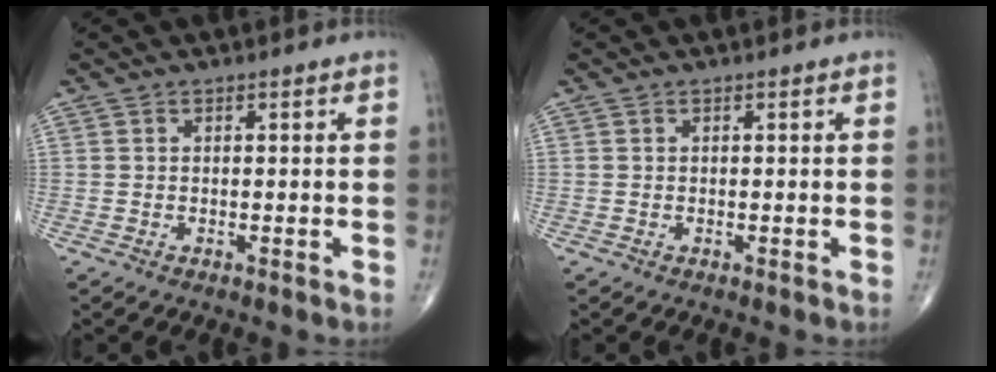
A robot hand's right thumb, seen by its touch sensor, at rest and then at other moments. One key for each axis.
{"total": 0.0}